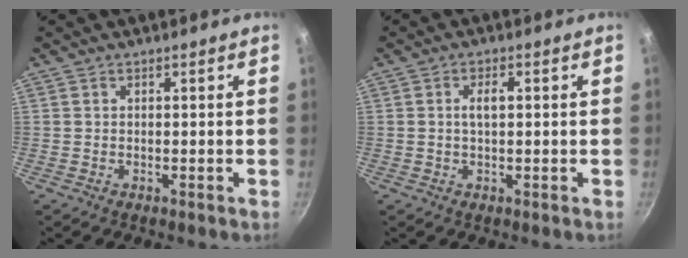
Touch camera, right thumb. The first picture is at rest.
{"total": 2.8, "force": [0.3, 1.2, 2.5], "torque": [-0.044, 0.007, 0.004]}